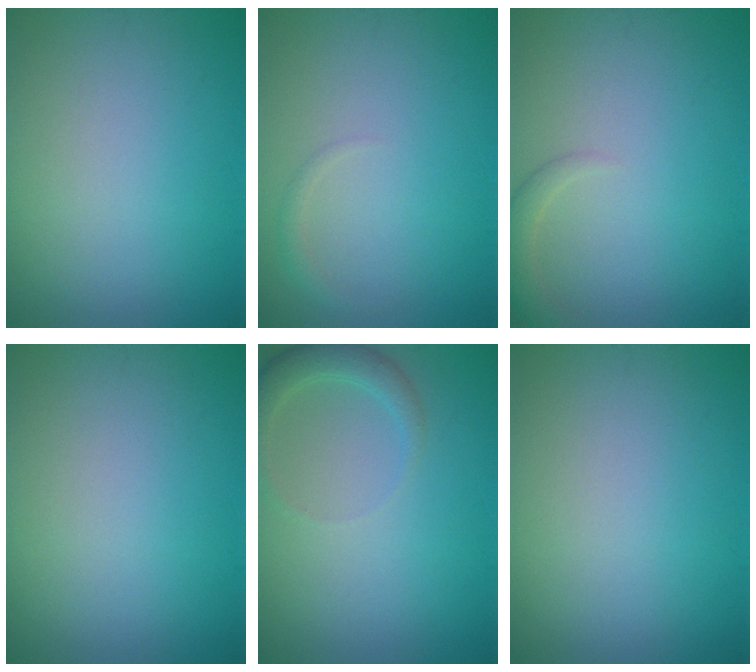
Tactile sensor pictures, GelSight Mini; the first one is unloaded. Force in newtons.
{"total": 0.8, "press": 0.8, "slide": 0.0}
{"total": 1.6, "press": 1.6, "slide": 0.0}
{"total": 0.0}
{"total": 2.2, "press": 2.2, "slide": 0.2}
{"total": 0.0}